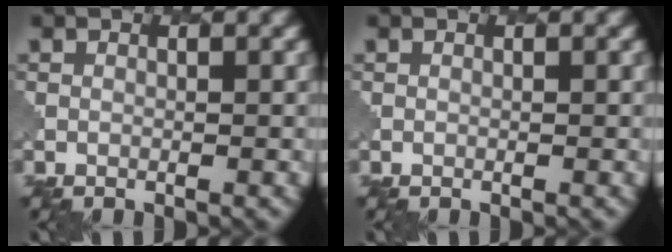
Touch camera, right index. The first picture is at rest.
{"total": 0.0}